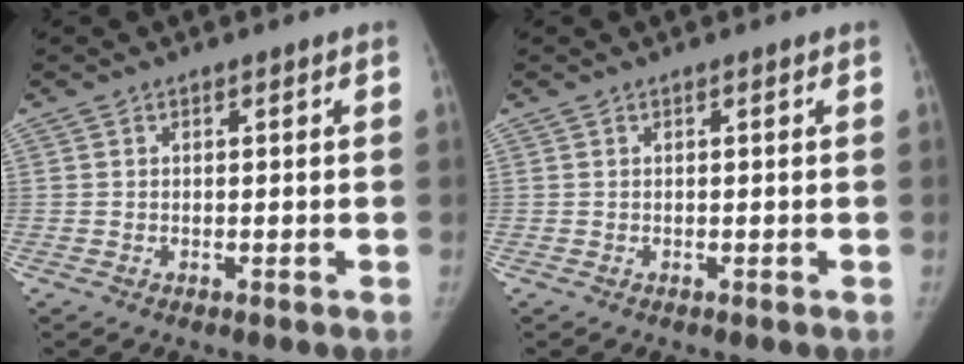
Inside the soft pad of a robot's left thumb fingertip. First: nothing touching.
{"total": 0.0}